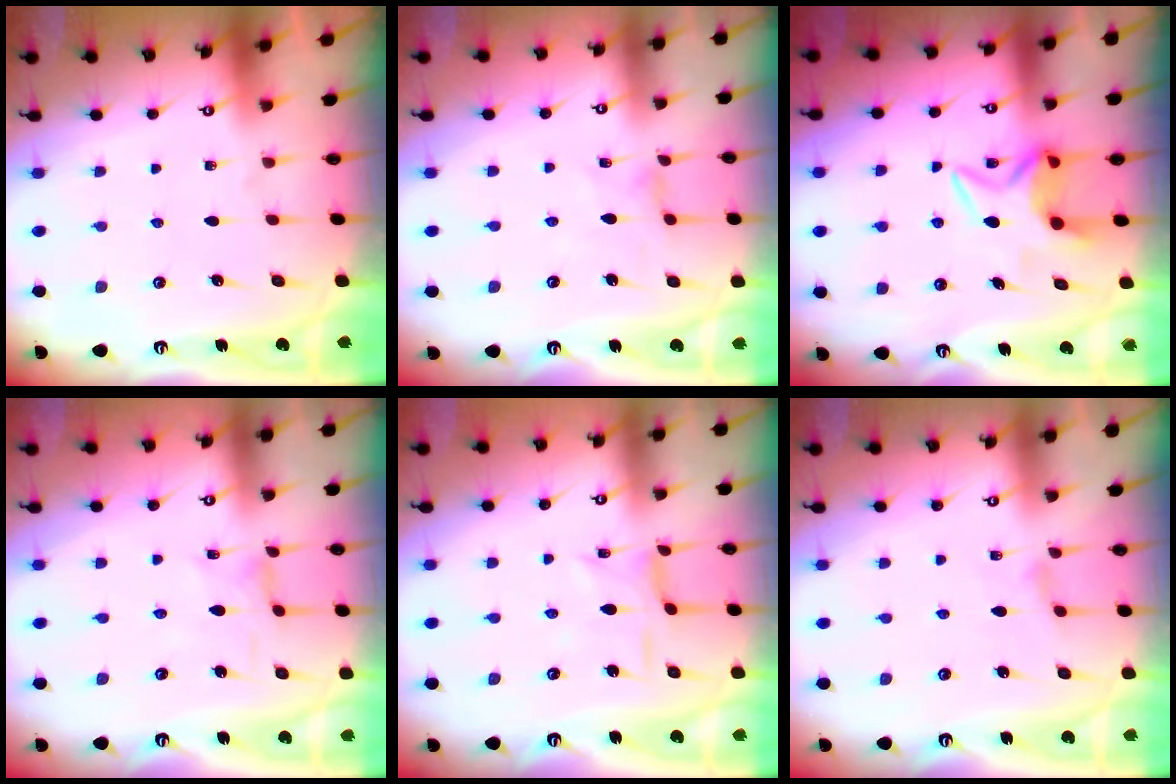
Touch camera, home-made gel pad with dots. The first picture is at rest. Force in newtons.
{"total": 1.6, "press": 1.5, "slide": 0.3}
{"total": 7.0, "press": 7.0, "slide": 0.6}
{"total": 1.1, "press": 1.1, "slide": 0.2}
{"total": 2.3, "press": 2.3, "slide": 0.2}
{"total": 0.6, "press": 0.6, "slide": 0.2}